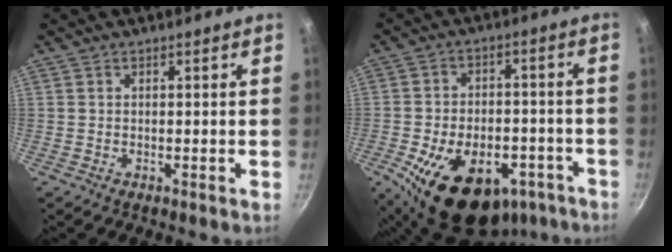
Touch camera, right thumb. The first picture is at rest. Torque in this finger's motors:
{"motor_torque": [0.10, 1.35, 1.20, -1.57, 0.54]}